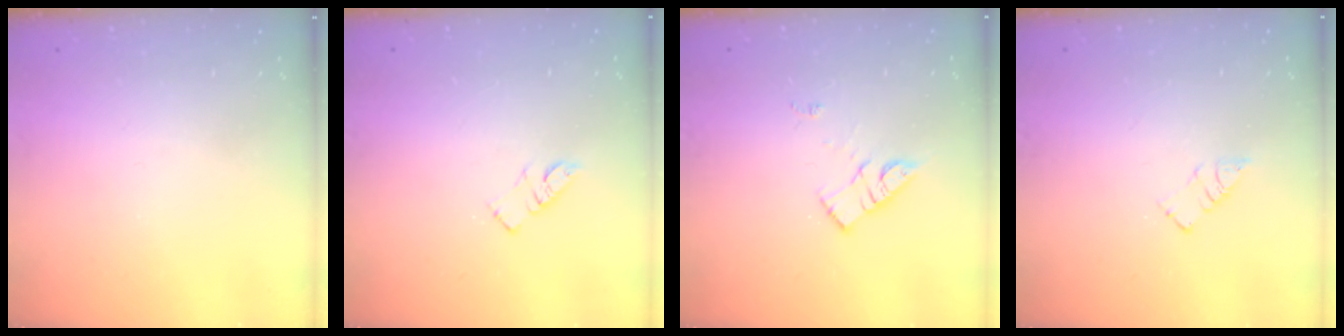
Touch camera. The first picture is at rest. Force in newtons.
{"total": 4.0, "press": 4.0, "slide": 0.4}
{"total": 10.7, "press": 10.7, "slide": 0.7}
{"total": 3.1, "press": 3.1, "slide": 0.2}